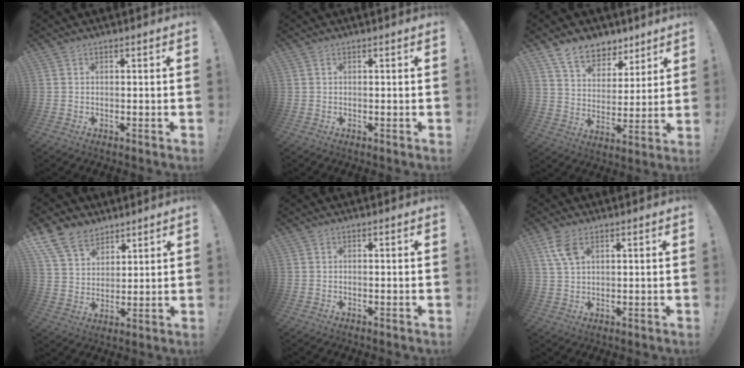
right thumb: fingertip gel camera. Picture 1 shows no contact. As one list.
[{"total": 0.0}, {"total": 11.3, "force": [8.8, 6.3, 3.3], "torque": [-0.061, -0.061, 0.168]}, {"total": 12.0, "force": [8.7, 7.5, 3.5], "torque": [-0.074, -0.054, 0.173]}, {"total": 0.0}, {"total": 6.3, "force": [3.3, 3.2, 4.4], "torque": [-0.075, -0.011, 0.063]}]